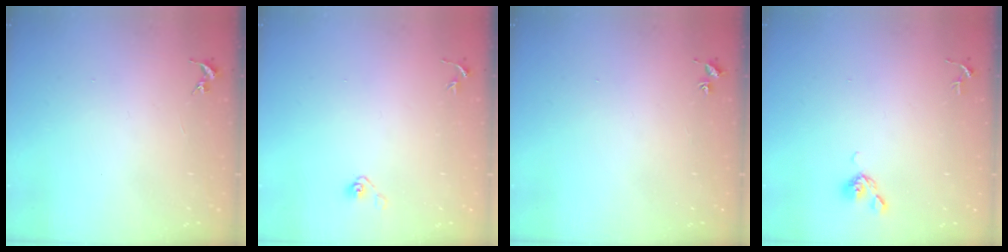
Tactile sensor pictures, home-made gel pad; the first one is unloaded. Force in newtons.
{"total": 4.0, "press": 3.4, "slide": 2.0}
{"total": 1.8, "press": 1.8, "slide": 0.2}
{"total": 5.2, "press": 5.1, "slide": 0.9}